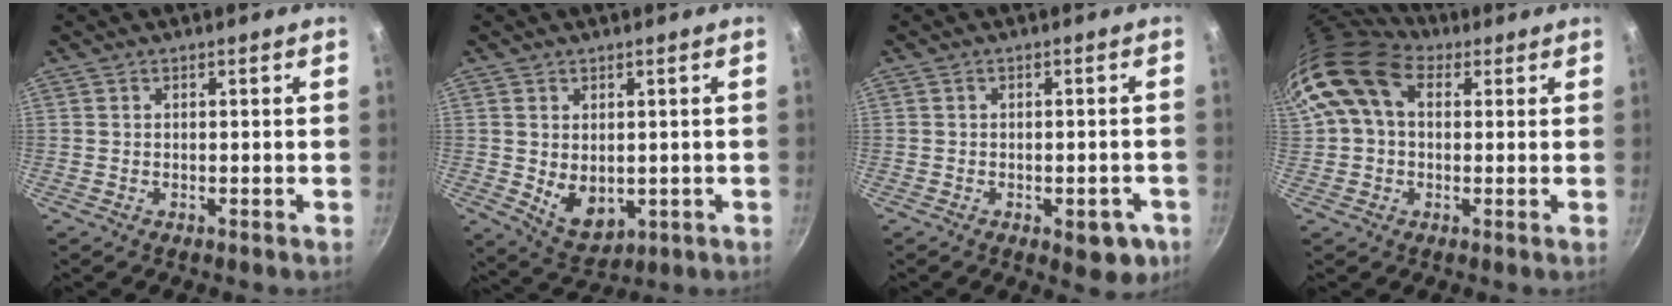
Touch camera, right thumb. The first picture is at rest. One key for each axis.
{"total": 7.1, "fx": 0.1, "fy": 4.9, "fz": 5.1, "tx": -0.071, "ty": -0.018, "tz": 0.021}
{"total": 6.5, "fx": -2.6, "fy": 3.4, "fz": 4.9, "tx": -0.032, "ty": 0.017, "tz": -0.025}
{"total": 13.1, "fx": 4.0, "fy": 9.1, "fz": 8.6, "tx": -0.157, "ty": 0.019, "tz": 0.060}